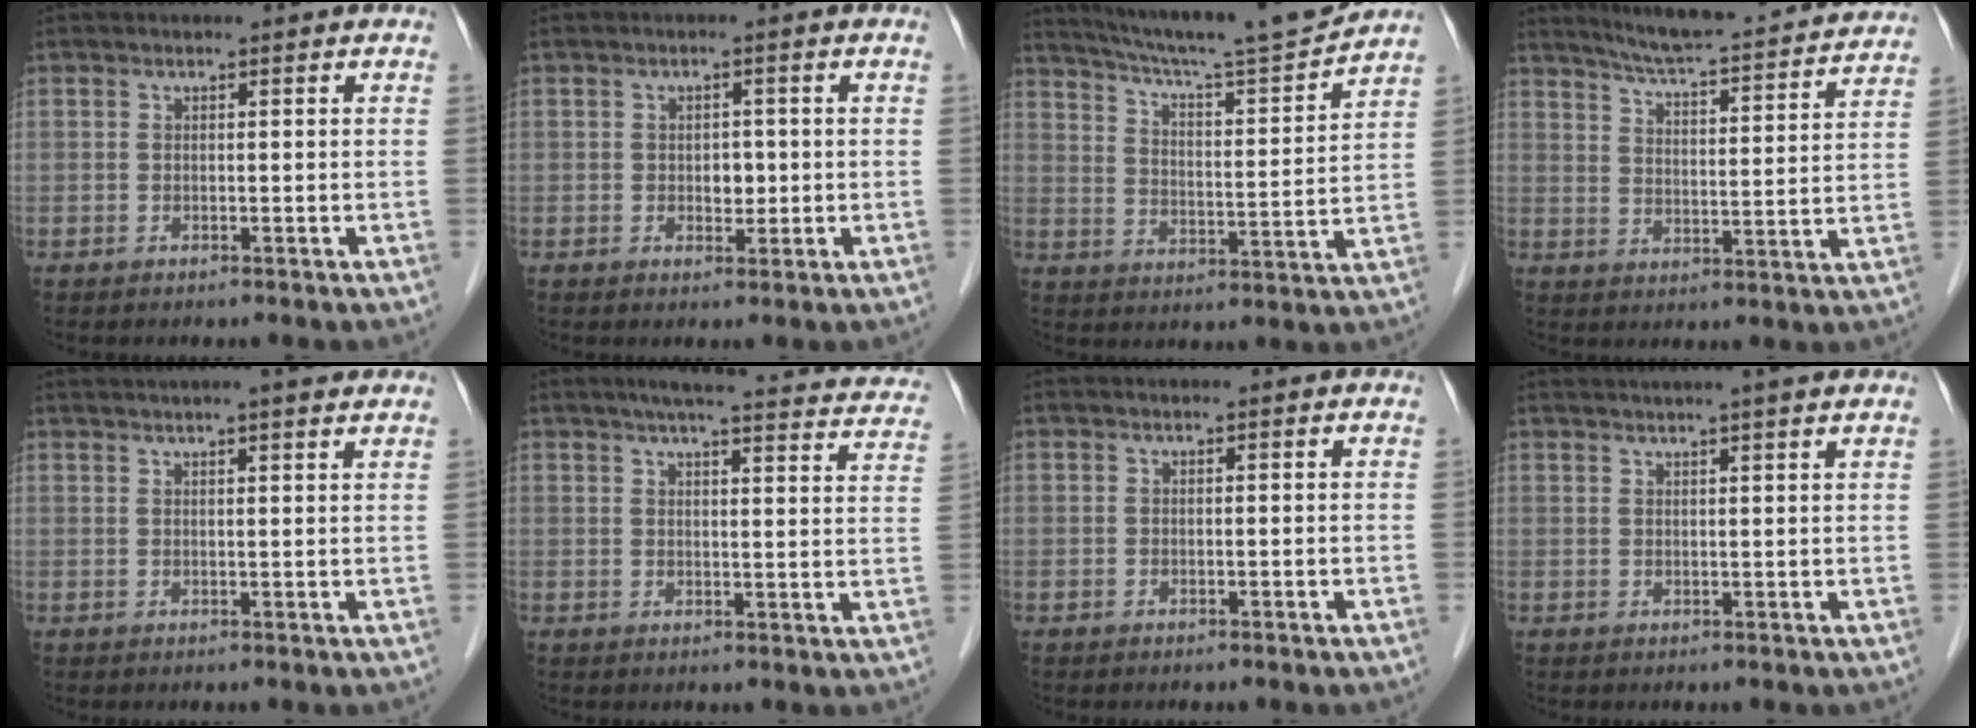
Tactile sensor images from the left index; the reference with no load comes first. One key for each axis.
{"total": 2.2, "fx": -0.1, "fy": 1.5, "fz": 1.6, "tx": -0.022, "ty": 0.001, "tz": 0.002}
{"total": 15.8, "fx": 14.7, "fy": -1.0, "fz": 5.6, "tx": -0.100, "ty": -0.021, "tz": 0.219}
{"total": 19.9, "fx": 18.5, "fy": 1.3, "fz": 7.2, "tx": -0.111, "ty": -0.019, "tz": 0.242}
{"total": 9.9, "fx": 8.4, "fy": 0.5, "fz": 5.2, "tx": -0.076, "ty": 0.025, "tz": 0.103}
{"total": 22.6, "fx": 20.0, "fy": 2.9, "fz": 9.9, "tx": -0.124, "ty": -0.004, "tz": 0.227}
{"total": 0.9, "fx": 0.9, "fy": 0.0, "fz": 0.3, "tx": -0.009, "ty": 0.008, "tz": 0.012}
{"total": 9.9, "fx": 8.5, "fy": -0.1, "fz": 5.1, "tx": -0.080, "ty": 0.029, "tz": 0.103}